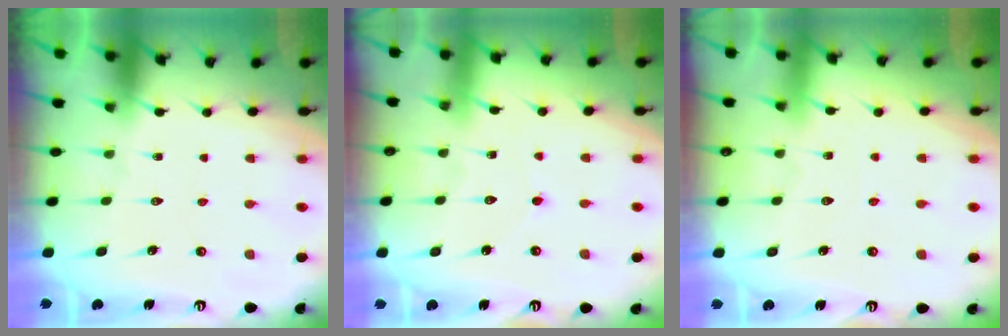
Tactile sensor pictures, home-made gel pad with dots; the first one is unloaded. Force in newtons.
{"total": 2.7, "press": 2.6, "slide": 0.3}
{"total": 2.7, "press": 2.7, "slide": 0.3}